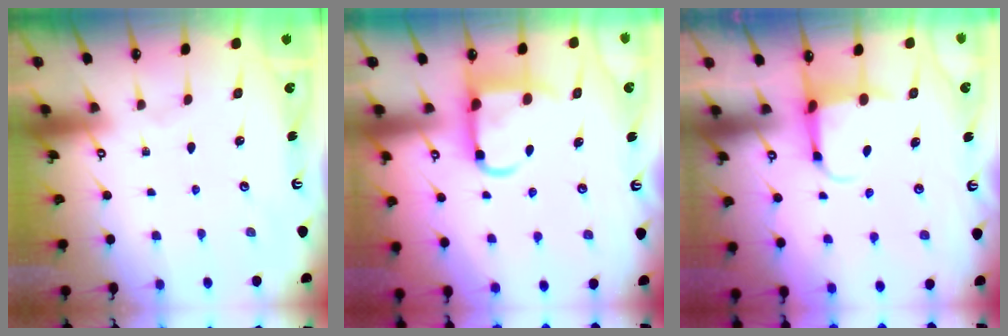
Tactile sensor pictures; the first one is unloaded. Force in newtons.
{"total": 10.6, "press": 10.5, "slide": 1.6}
{"total": 3.9, "press": 3.7, "slide": 1.0}